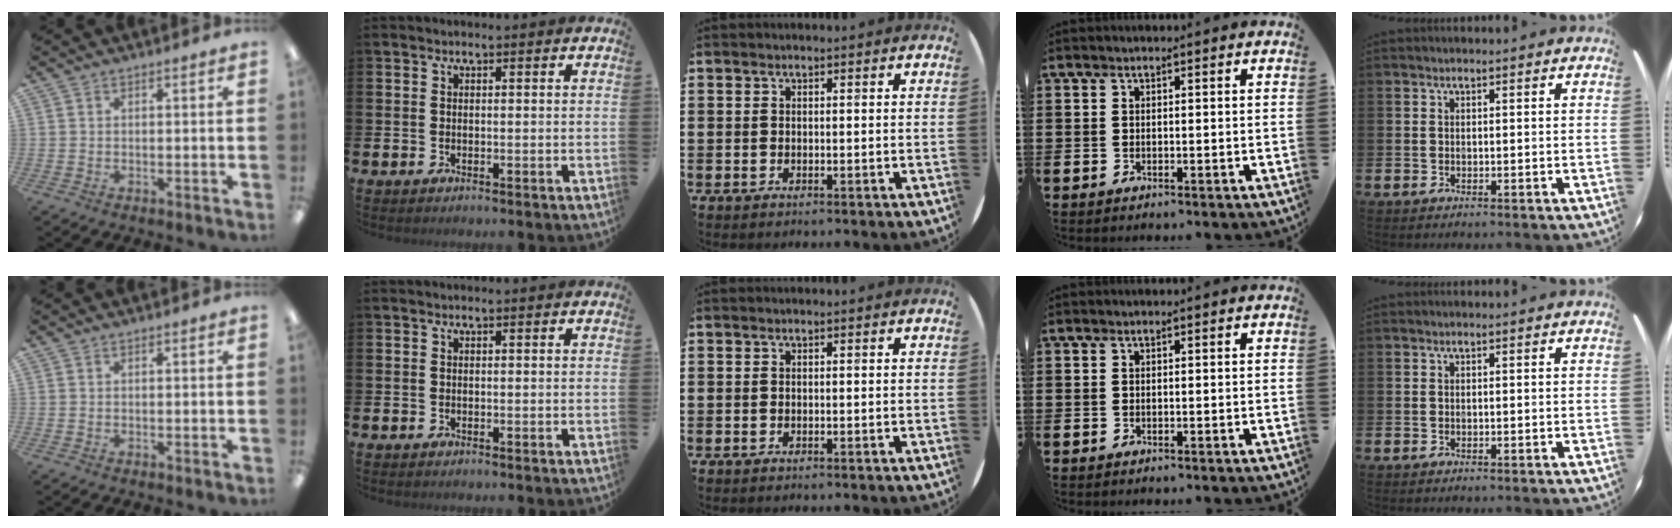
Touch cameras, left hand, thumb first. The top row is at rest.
{}